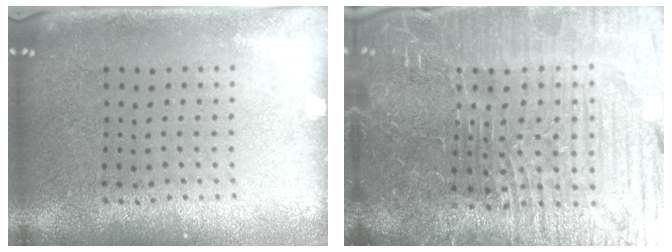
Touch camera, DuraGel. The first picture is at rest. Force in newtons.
{"total": 7.4, "press": 6.6, "slide": 3.3}